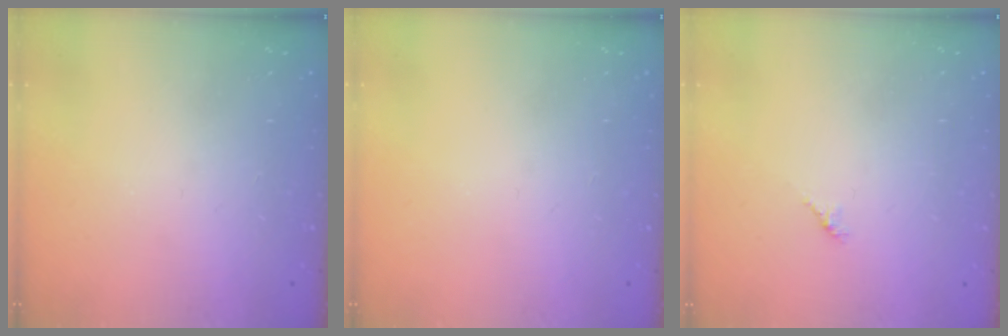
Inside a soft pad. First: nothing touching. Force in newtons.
{"total": 0.0}
{"total": 1.7, "press": 1.6, "slide": 0.5}